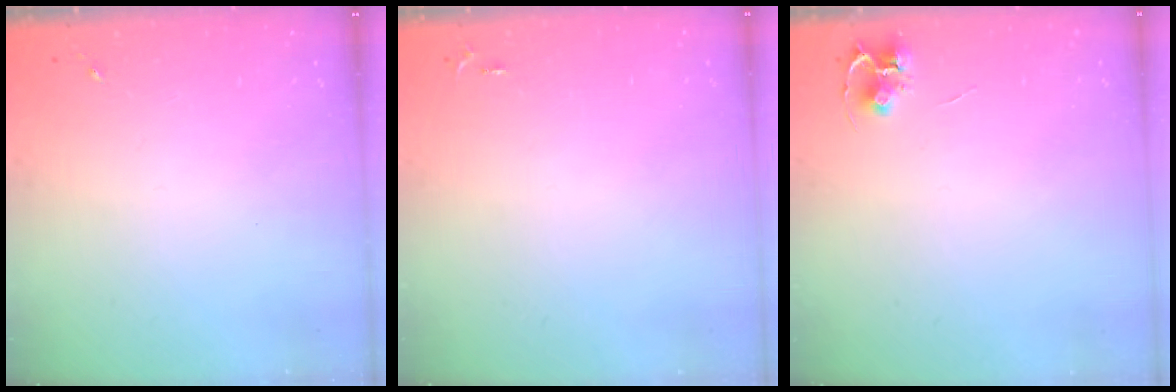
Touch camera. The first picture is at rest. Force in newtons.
{"total": 2.6, "press": 2.6, "slide": 0.3}
{"total": 4.7, "press": 4.7, "slide": 0.4}